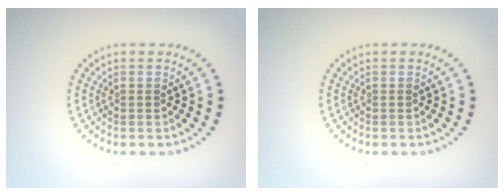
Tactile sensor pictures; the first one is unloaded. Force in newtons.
{"total": 0.0}